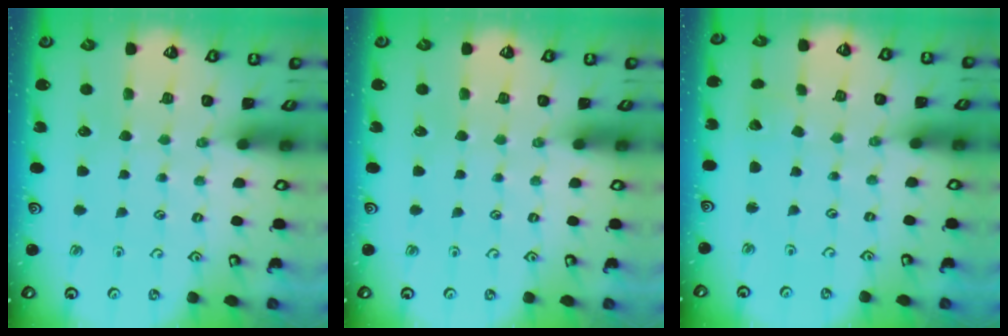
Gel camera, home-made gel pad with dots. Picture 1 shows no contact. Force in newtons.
{"total": 0.0}
{"total": 2.7, "press": 2.7, "slide": 0.3}